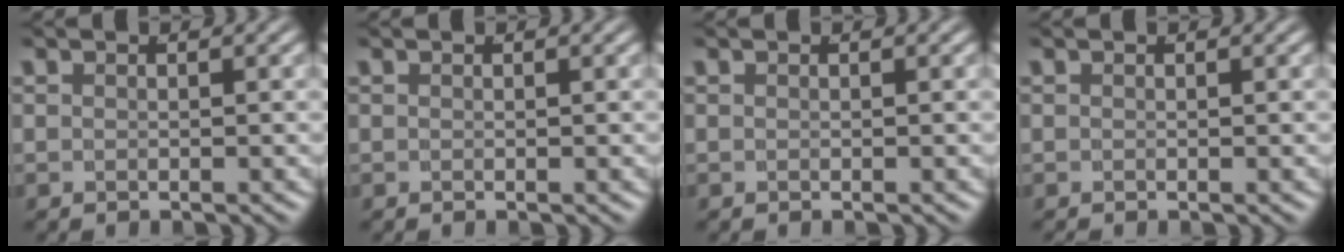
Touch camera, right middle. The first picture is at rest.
{"total": 0.0}
{"total": 0.0}
{"total": 0.0}